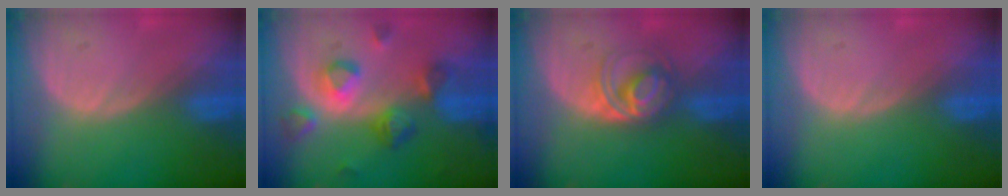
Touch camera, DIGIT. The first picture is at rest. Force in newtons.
{"total": 8.0, "press": 7.7, "slide": 2.2}
{"total": 5.6, "press": 5.3, "slide": 1.7}
{"total": 0.0}